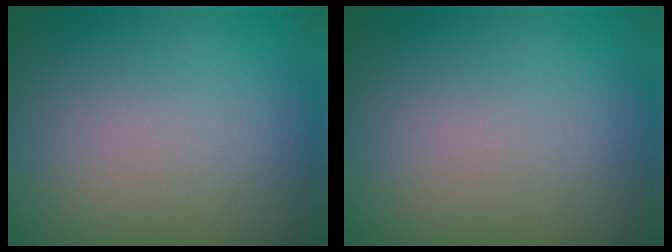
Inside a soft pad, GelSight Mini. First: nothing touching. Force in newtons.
{"total": 0.0}